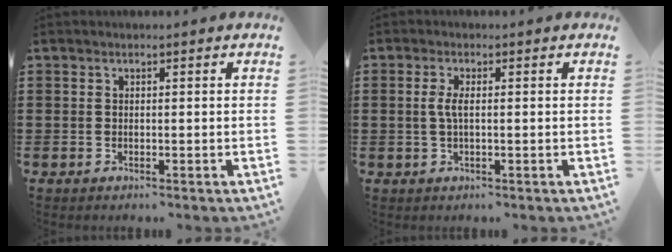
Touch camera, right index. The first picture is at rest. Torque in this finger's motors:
{"motor_torque": [0.48, 0.22, 0.36, 0.11]}